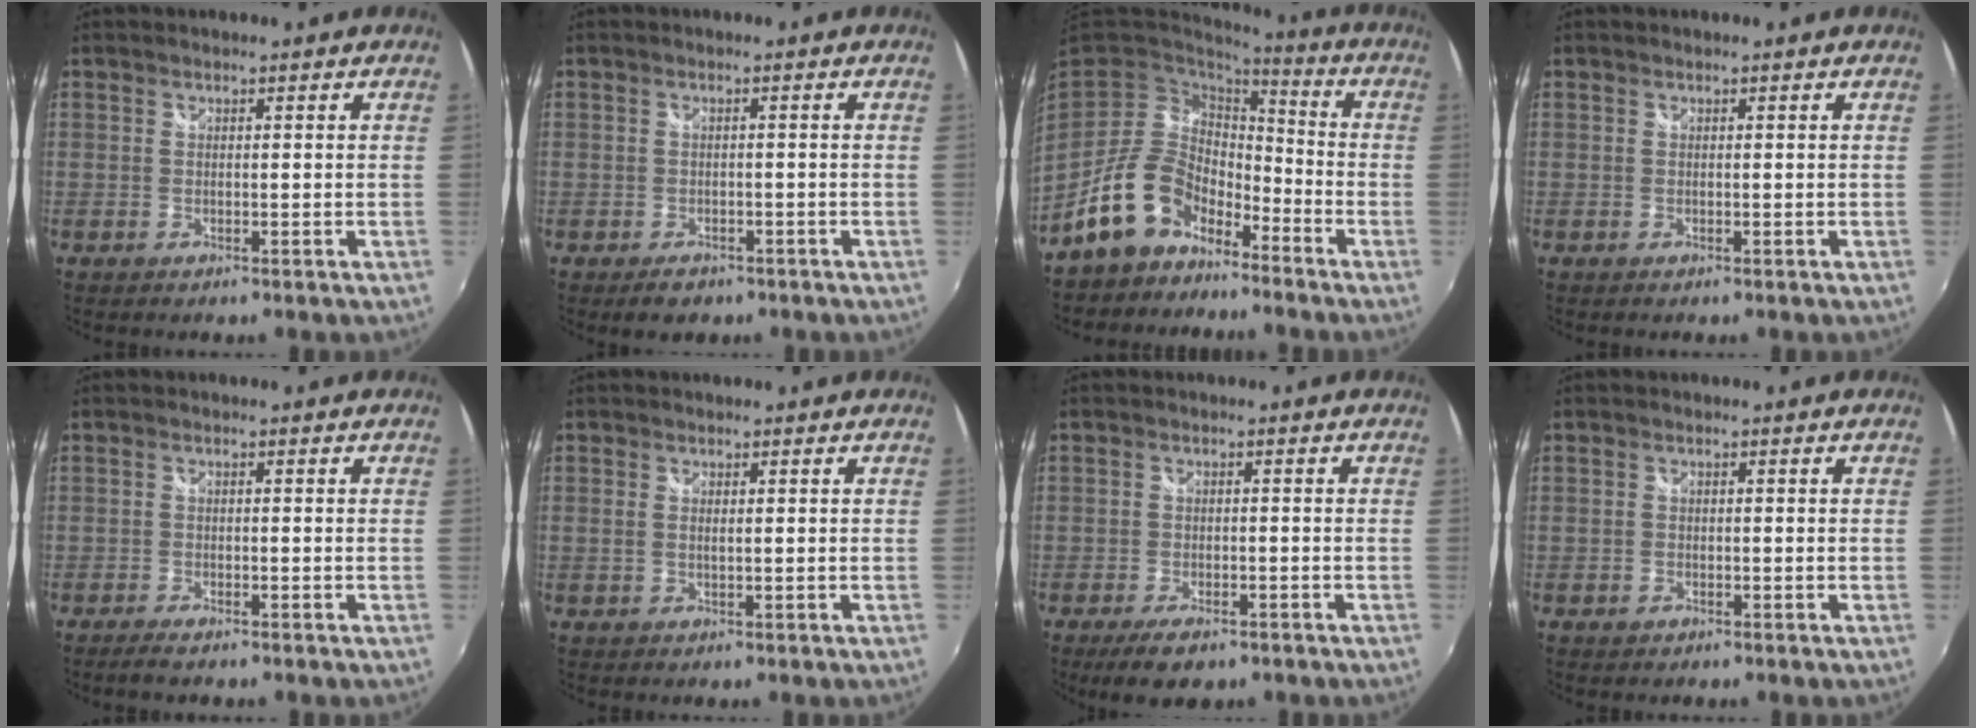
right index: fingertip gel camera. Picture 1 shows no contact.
{"total": 3.3, "force": [-2.2, 2.1, 1.3], "torque": [-0.028, -0.004, -0.031]}
{"total": 12.6, "force": [-8.4, 7.3, 6.0], "torque": [-0.125, 0.020, -0.143]}
{"total": 0.0}
{"total": 2.8, "force": [-2.3, 0.6, 1.4], "torque": [-0.037, -0.009, -0.042]}
{"total": 1.0, "force": [0.2, 0.2, 0.9], "torque": [-0.020, -0.001, 0.001]}
{"total": 6.2, "force": [-4.3, 2.4, 3.7], "torque": [-0.085, -0.015, -0.069]}
{"total": 1.2, "force": [-0.7, 0.9, 0.4], "torque": [-0.007, -0.001, -0.009]}